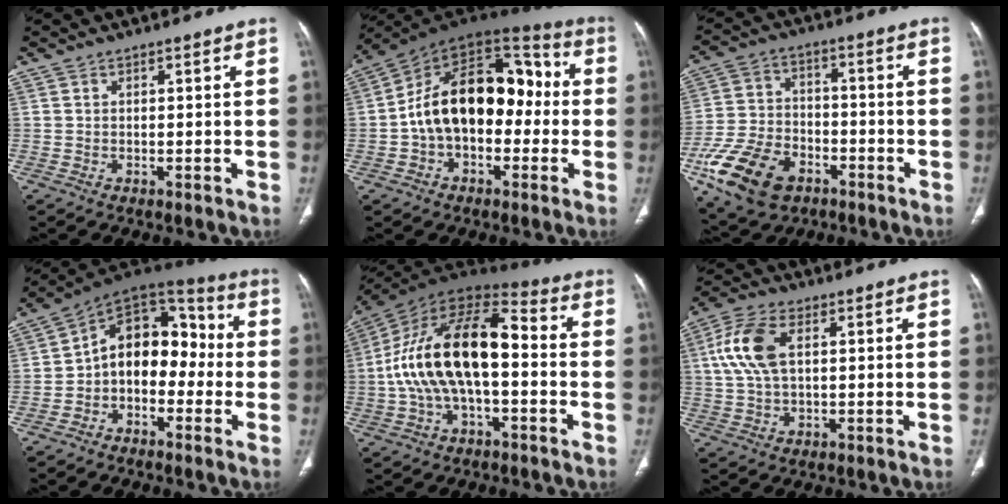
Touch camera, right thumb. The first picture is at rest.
{"total": 20.4, "force": [-1.0, 13.0, 15.7], "torque": [-0.222, 0.060, -0.025]}
{"total": 16.3, "force": [-8.0, 10.4, 9.7], "torque": [-0.182, 0.029, -0.142]}
{"total": 13.8, "force": [-1.9, 9.5, 9.8], "torque": [-0.108, 0.058, -0.049]}
{"total": 20.3, "force": [-1.3, 9.9, 17.7], "torque": [-0.328, 0.049, -0.027]}
{"total": 9.6, "force": [2.2, 5.0, 7.9], "torque": [-0.178, 0.014, 0.042]}